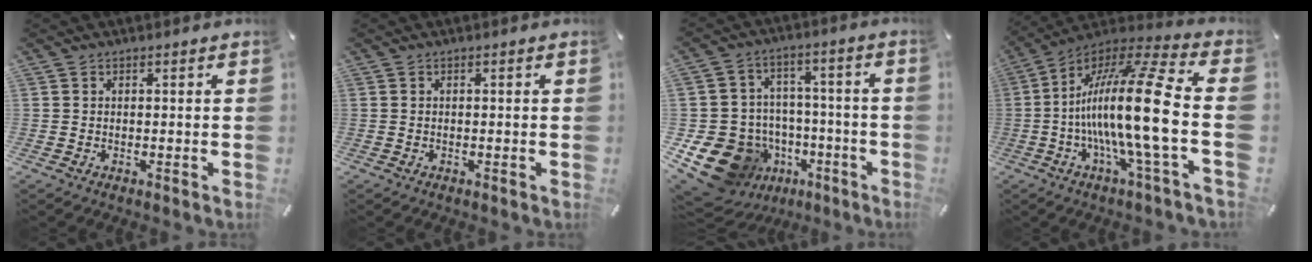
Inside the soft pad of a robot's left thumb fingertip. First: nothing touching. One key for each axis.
{"total": 0.0}
{"total": 17.9, "fx": -7.7, "fy": 14.3, "fz": 7.5, "tx": -0.137, "ty": 0.039, "tz": -0.095}
{"total": 22.4, "fx": -2.4, "fy": 2.6, "fz": 22.1, "tx": -0.455, "ty": -0.011, "tz": -0.054}